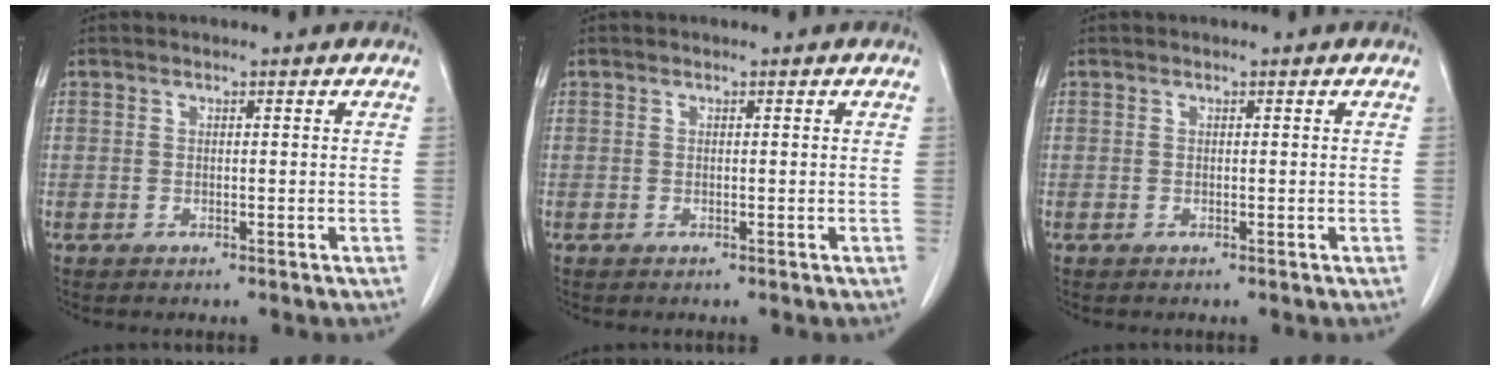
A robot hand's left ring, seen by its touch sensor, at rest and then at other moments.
{"total": 0.0}
{"total": 0.0}